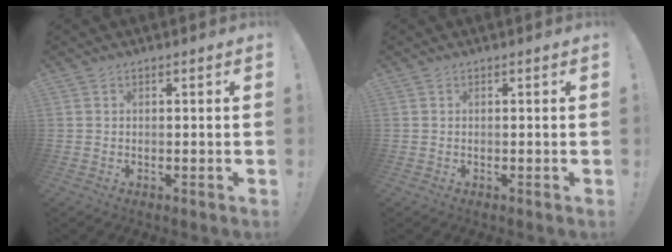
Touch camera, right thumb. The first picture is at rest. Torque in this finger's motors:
{"motor_torque": [-0.15, -0.03, -0.06, 0.10, 0.02]}